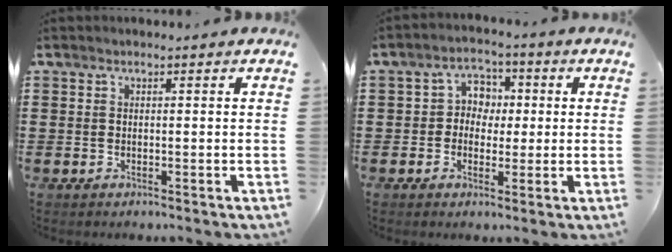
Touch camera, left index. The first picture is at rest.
{"total": 4.2, "force": [-0.3, 3.7, 1.8], "torque": [-0.051, 0.015, -0.014]}